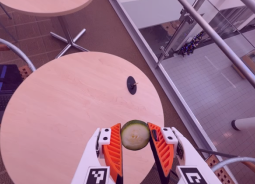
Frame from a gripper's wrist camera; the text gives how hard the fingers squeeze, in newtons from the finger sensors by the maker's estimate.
{"total": 7.9, "left": 8.0, "right": 7.9}